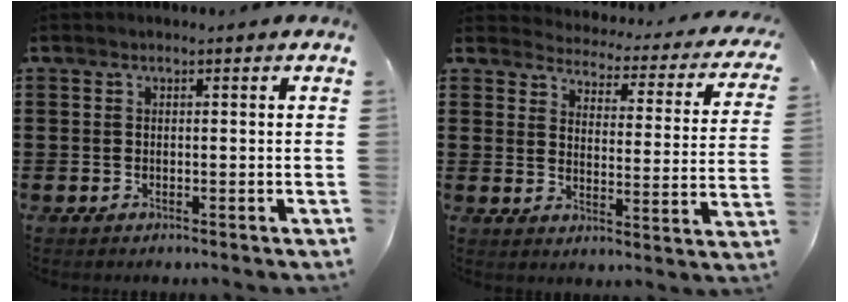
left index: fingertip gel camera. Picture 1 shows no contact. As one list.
[{"total": 2.7, "force": [2.7, 0.2, 0.3], "torque": [-0.028, -0.029, 0.037]}]